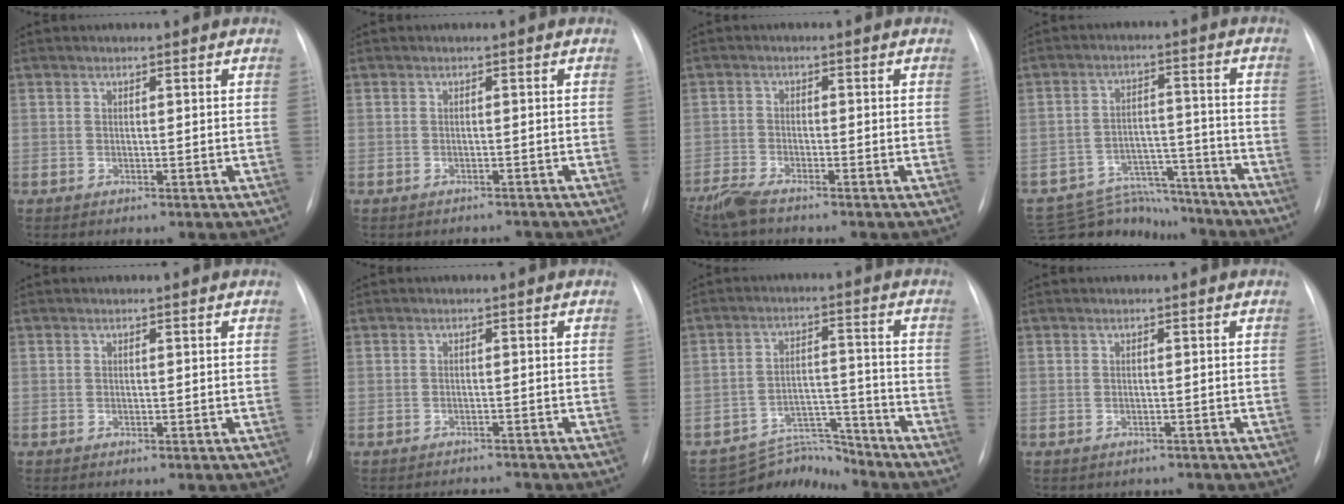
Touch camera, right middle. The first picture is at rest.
{"total": 2.0, "force": [-1.9, 0.5, -0.3], "torque": [0.008, -0.003, -0.024]}
{"total": 4.8, "force": [-4.1, 0.6, 2.5], "torque": [-0.058, -0.017, -0.083]}
{"total": 12.2, "force": [-11.4, 4.3, 0.5], "torque": [-0.003, 0.037, -0.170]}
{"total": 0.0}
{"total": 2.7, "force": [-2.7, -0.2, -0.2], "torque": [0.003, -0.009, -0.036]}
{"total": 7.4, "force": [-7.2, 1.1, -0.7], "torque": [0.016, 0.032, -0.120]}
{"total": 2.0, "force": [-1.7, 1.0, 0.0], "torque": [-0.003, 0.004, -0.022]}